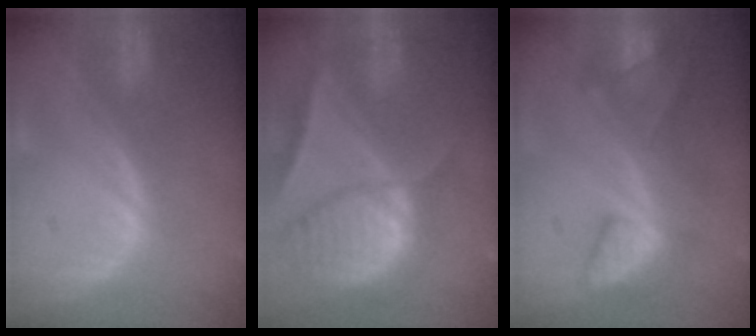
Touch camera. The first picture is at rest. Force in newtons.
{"total": 10.4, "press": 8.8, "slide": 5.5}
{"total": 7.4, "press": 7.2, "slide": 1.7}